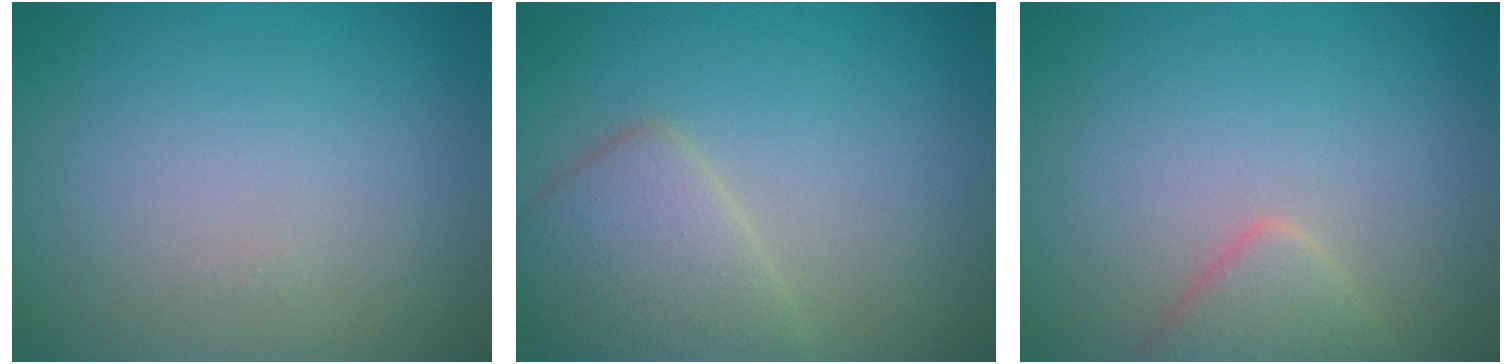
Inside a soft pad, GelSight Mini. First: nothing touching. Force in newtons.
{"total": 4.2, "press": 4.2, "slide": 0.3}
{"total": 2.3, "press": 2.3, "slide": 0.2}